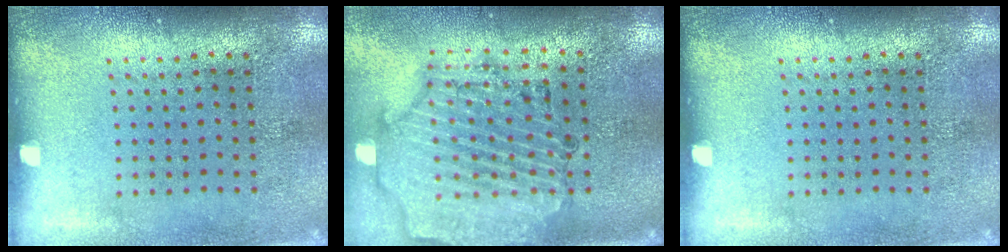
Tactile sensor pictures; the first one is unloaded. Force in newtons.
{"total": 1.8, "press": 1.8, "slide": 0.3}
{"total": 0.0}